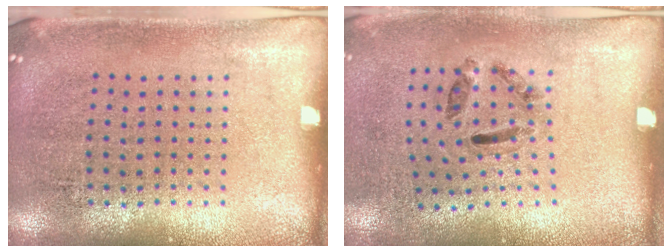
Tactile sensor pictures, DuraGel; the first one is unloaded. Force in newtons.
{"total": 1.3, "press": 0.6, "slide": 1.1}